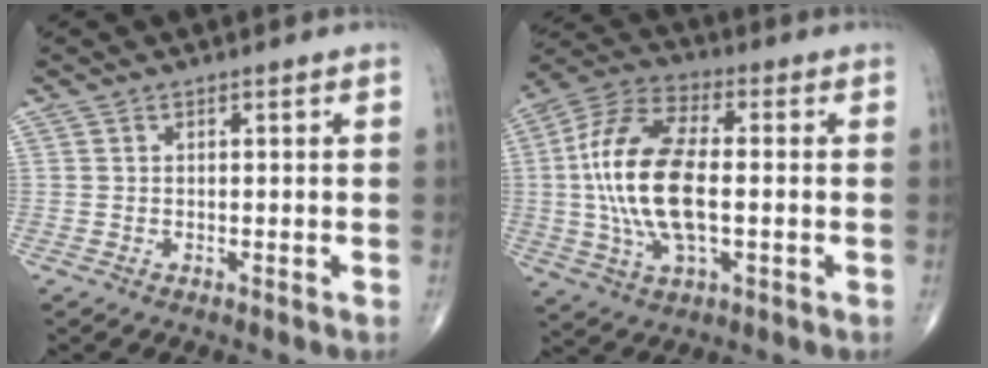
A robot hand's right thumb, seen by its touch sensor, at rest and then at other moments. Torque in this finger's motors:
{"motor_torque": [1.39, 3.62, 2.11, 0.17, 0.79]}